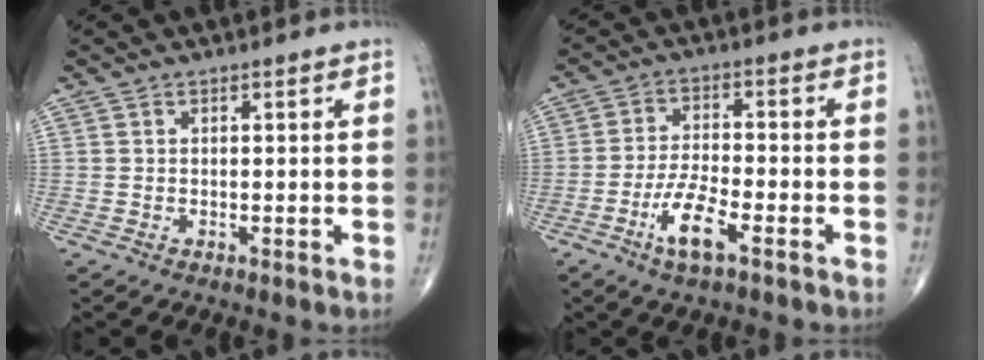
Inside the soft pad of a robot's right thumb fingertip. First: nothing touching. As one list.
[{"total": 7.5, "force": [-3.9, 2.1, 6.1], "torque": [-0.124, 0.017, -0.072]}]